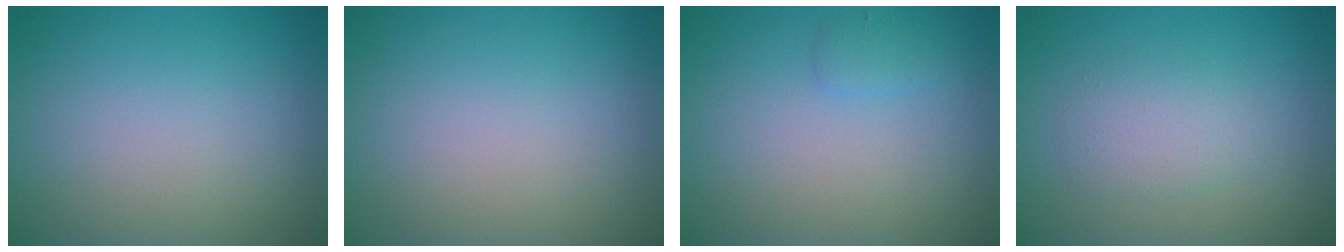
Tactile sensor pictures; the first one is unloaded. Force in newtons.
{"total": 0.0}
{"total": 1.0, "press": 0.9, "slide": 0.1}
{"total": 2.0, "press": 2.0, "slide": 0.0}